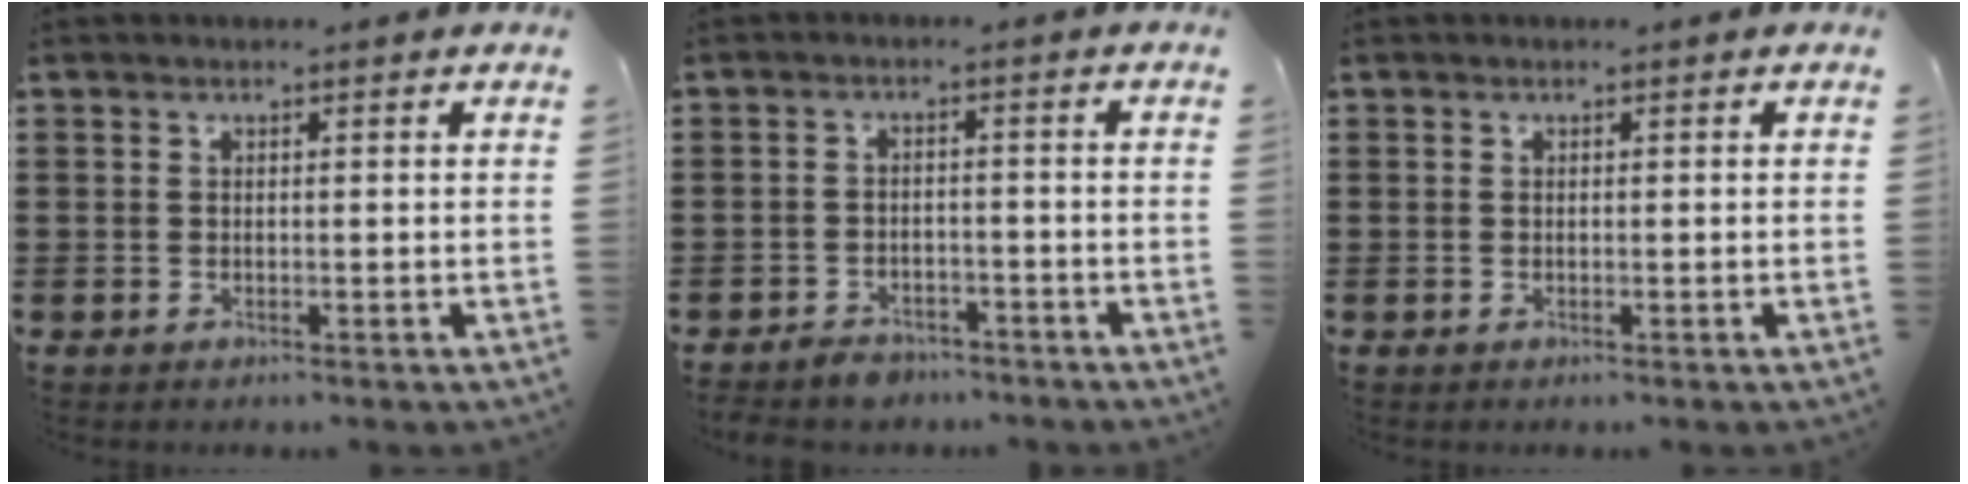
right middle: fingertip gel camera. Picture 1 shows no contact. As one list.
[{"total": 2.7, "force": [-2.5, 0.8, 0.1], "torque": [-0.009, 0.005, -0.054]}, {"total": 0.0}]